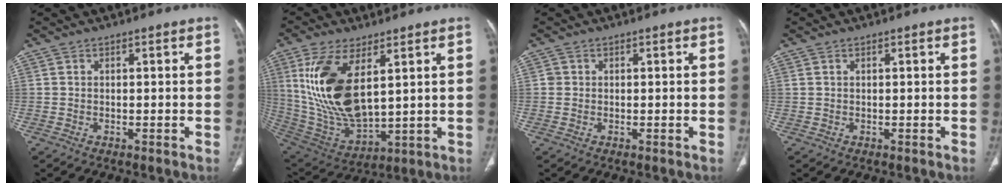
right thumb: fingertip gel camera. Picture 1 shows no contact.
{"total": 18.4, "force": [5.6, 8.5, 15.3], "torque": [-0.300, -0.027, 0.127]}
{"total": 0.8, "force": [0.1, 0.8, 0.1], "torque": [0.003, 0.004, 0.002]}
{"total": 0.0}